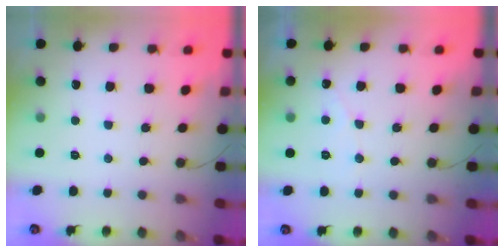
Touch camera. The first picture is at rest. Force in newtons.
{"total": 2.8, "press": 2.8, "slide": 0.2}